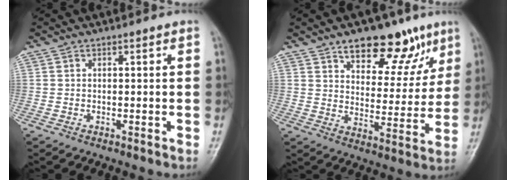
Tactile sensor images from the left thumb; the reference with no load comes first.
{"total": 15.0, "force": [9.7, 7.8, 8.5], "torque": [-0.058, -0.049, 0.143]}